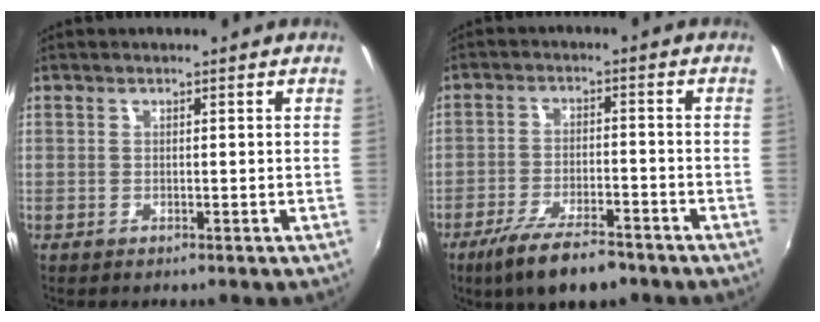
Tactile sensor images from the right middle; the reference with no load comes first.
{"total": 10.4, "force": [-7.6, 2.9, 6.4], "torque": [-0.142, -0.022, -0.130]}